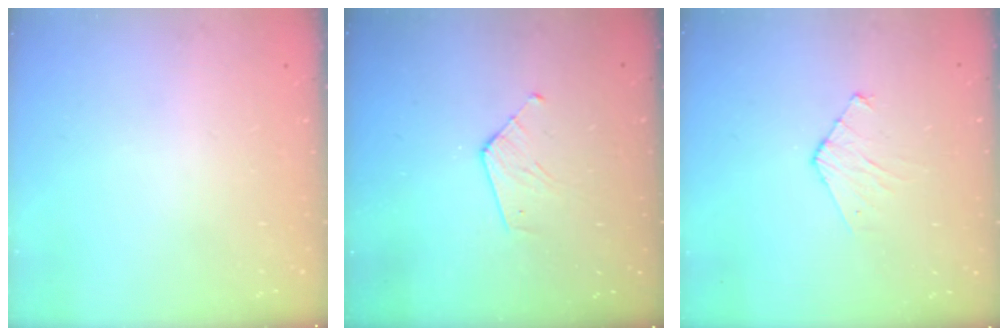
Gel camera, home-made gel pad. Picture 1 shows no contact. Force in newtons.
{"total": 5.9, "press": 5.9, "slide": 0.5}
{"total": 4.2, "press": 4.2, "slide": 0.4}